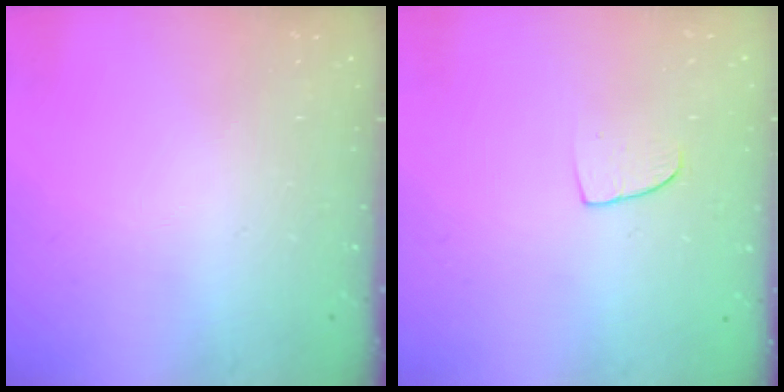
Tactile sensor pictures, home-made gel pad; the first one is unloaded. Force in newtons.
{"total": 6.4, "press": 6.4, "slide": 0.5}